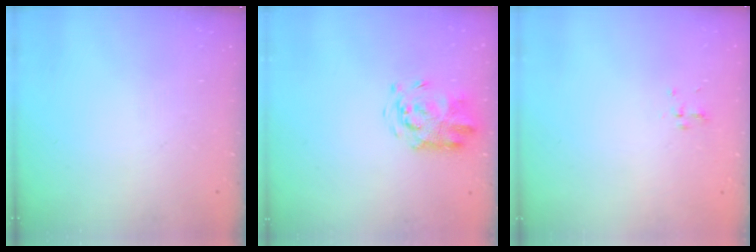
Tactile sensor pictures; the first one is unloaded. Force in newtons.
{"total": 4.0, "press": 3.9, "slide": 0.9}
{"total": 2.0, "press": 1.8, "slide": 0.8}